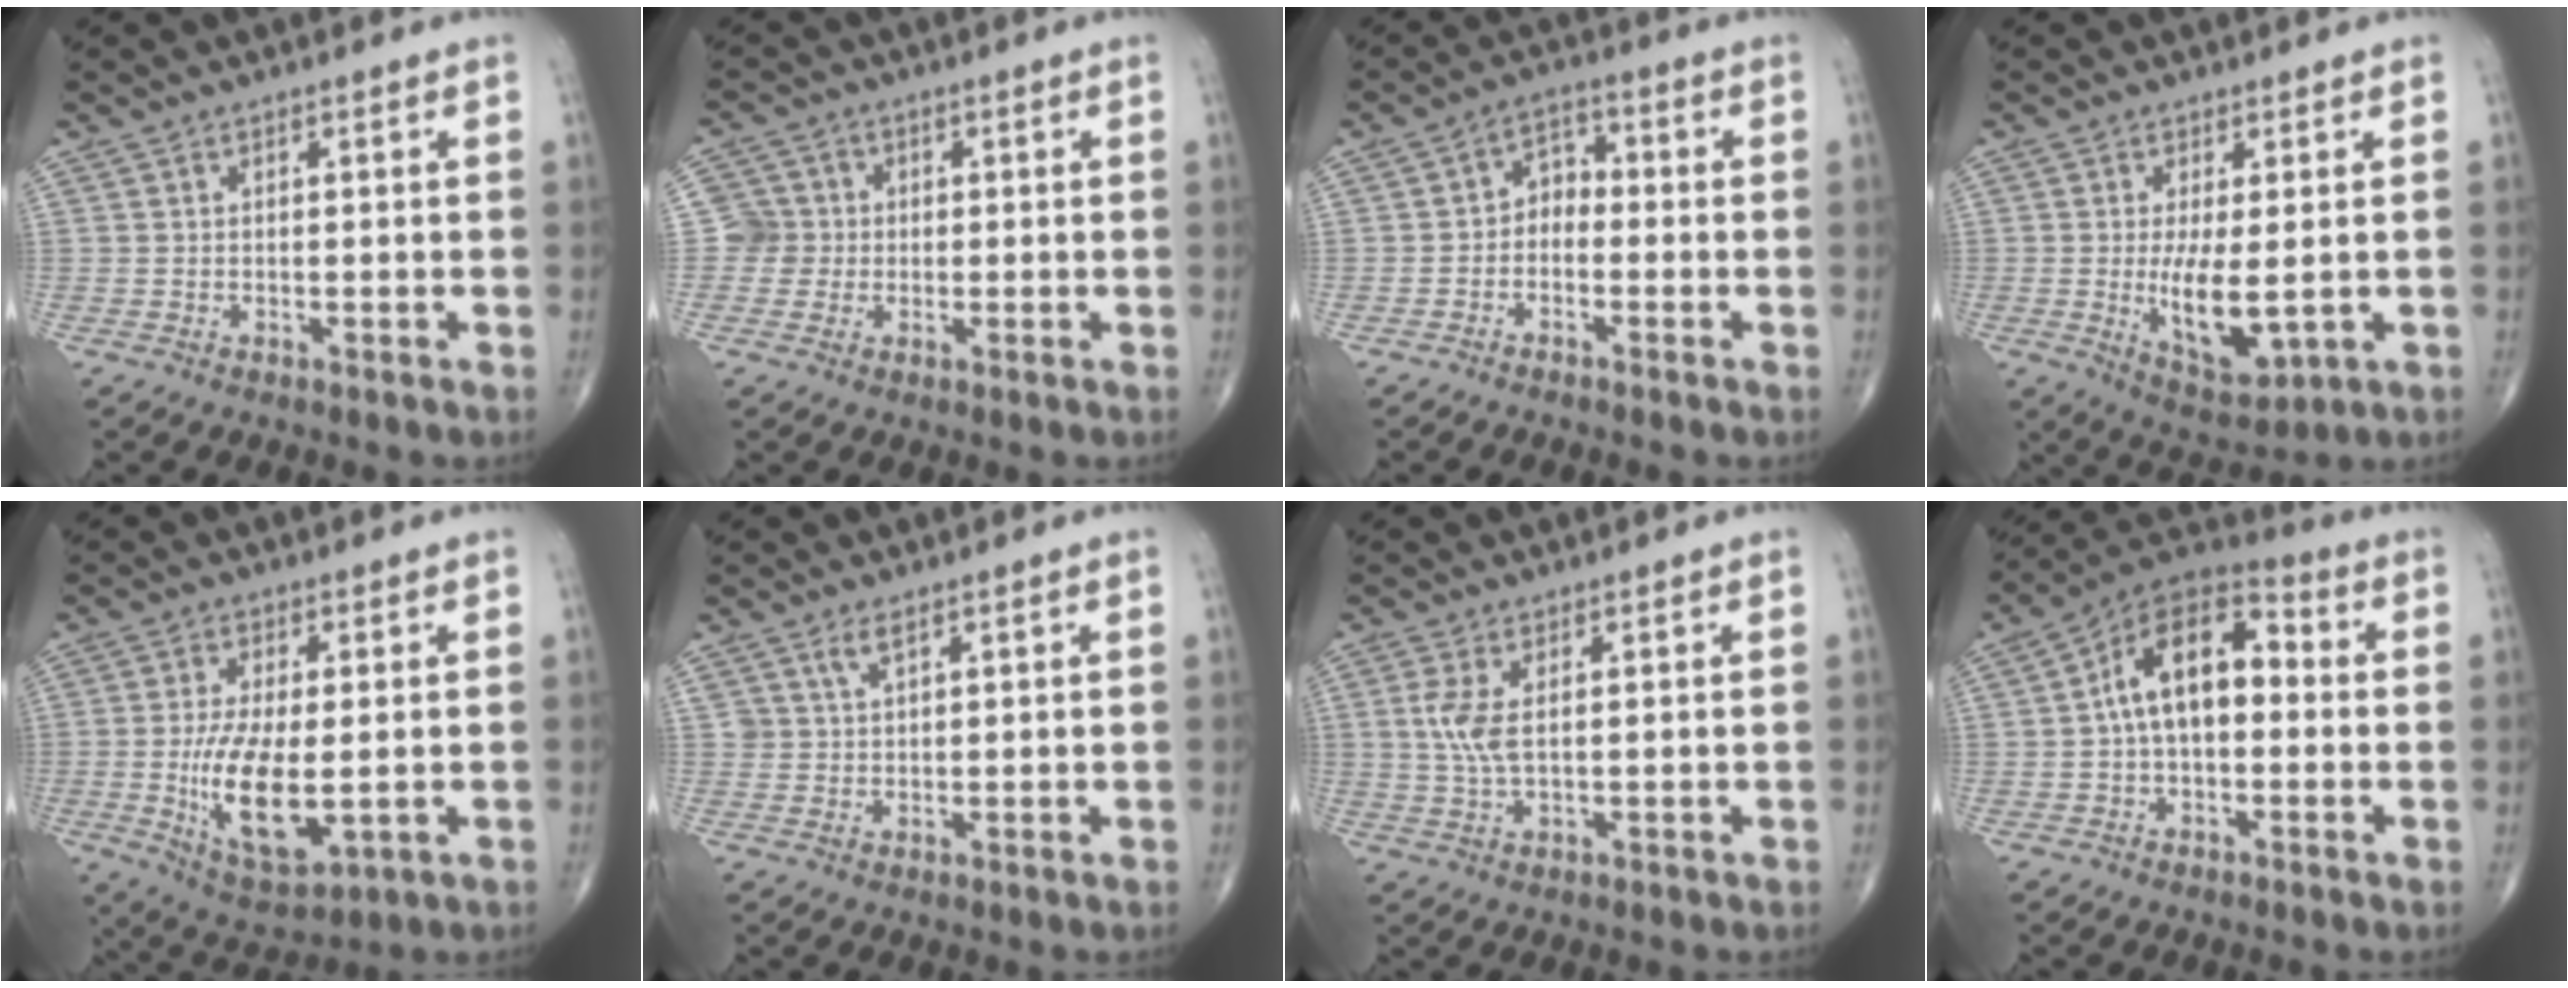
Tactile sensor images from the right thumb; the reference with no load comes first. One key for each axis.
{"total": 4.5, "fx": -0.2, "fy": 4.5, "fz": 0.2, "tx": 0.029, "ty": 0.010, "tz": -0.013}
{"total": 3.9, "fx": -1.4, "fy": 2.9, "fz": 2.3, "tx": -0.020, "ty": 0.027, "tz": -0.039}
{"total": 9.6, "fx": -0.7, "fy": 3.7, "fz": 8.8, "tx": -0.147, "ty": -0.026, "tz": 0.002}
{"total": 13.3, "fx": -1.7, "fy": 5.6, "fz": 11.9, "tx": -0.219, "ty": -0.022, "tz": -0.017}
{"total": 2.4, "fx": 1.5, "fy": 1.1, "fz": 1.5, "tx": -0.027, "ty": -0.004, "tz": 0.033}
{"total": 5.1, "fx": 0.9, "fy": 2.0, "fz": 4.5, "tx": -0.114, "ty": -0.003, "tz": 0.022}
{"total": 13.7, "fx": 0.6, "fy": 7.9, "fz": 11.2, "tx": -0.170, "ty": 0.043, "tz": -0.005}